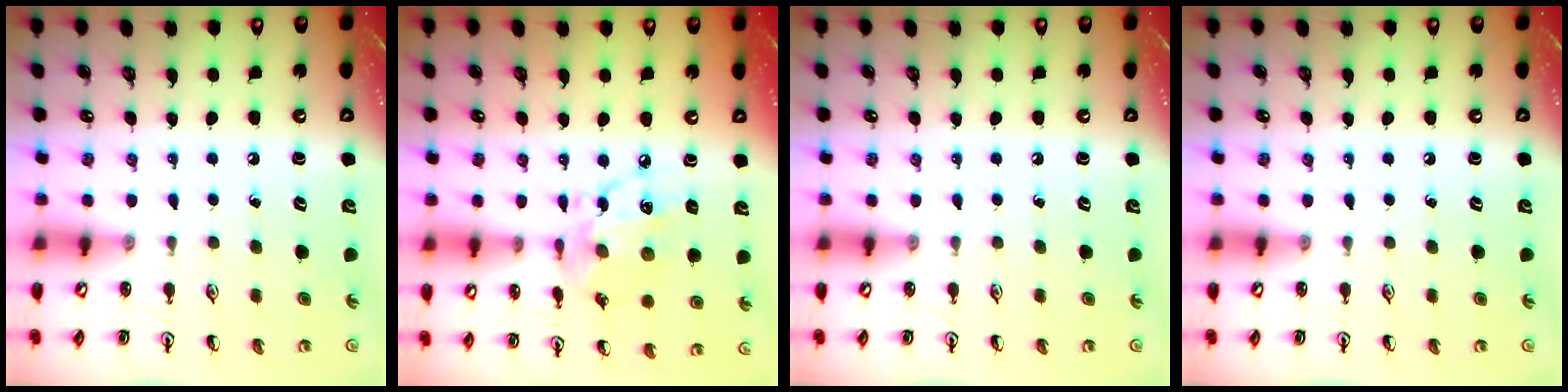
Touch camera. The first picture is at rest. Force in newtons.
{"total": 11.3, "press": 11.3, "slide": 0.7}
{"total": 0.0}
{"total": 0.0}